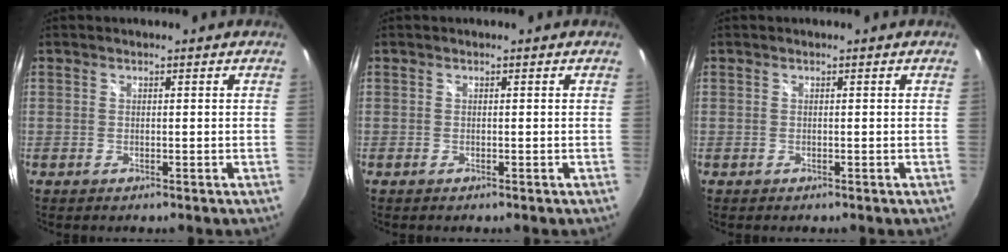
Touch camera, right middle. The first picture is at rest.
{"total": 0.0}
{"total": 0.0}